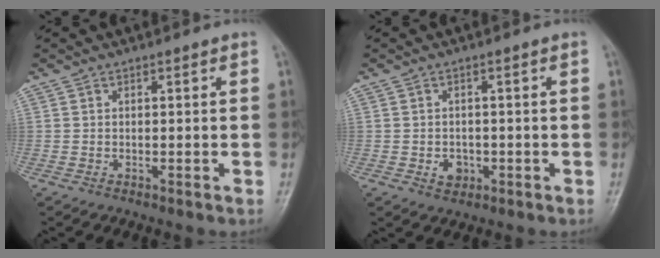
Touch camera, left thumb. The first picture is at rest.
{"total": 2.7, "force": [-0.8, 2.2, 1.3], "torque": [-0.010, 0.003, -0.006]}